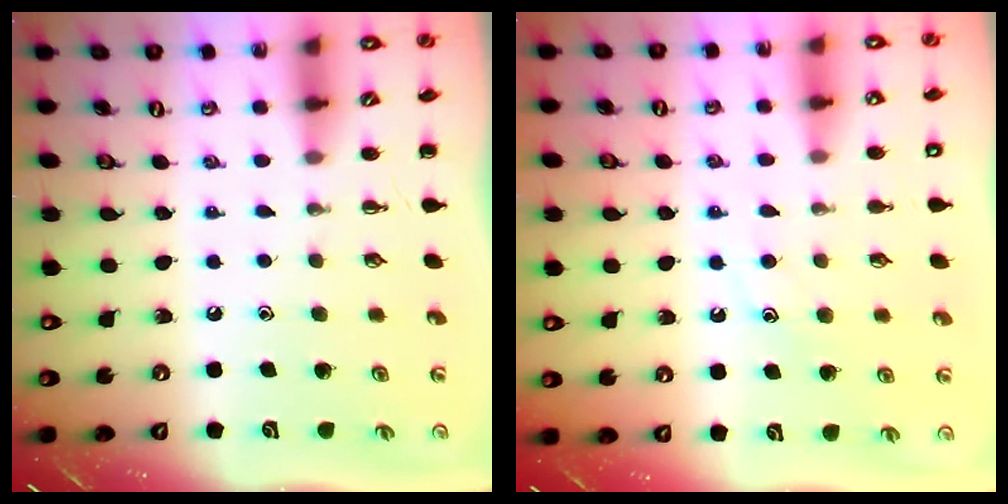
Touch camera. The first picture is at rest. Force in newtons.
{"total": 9.7, "press": 9.6, "slide": 1.2}